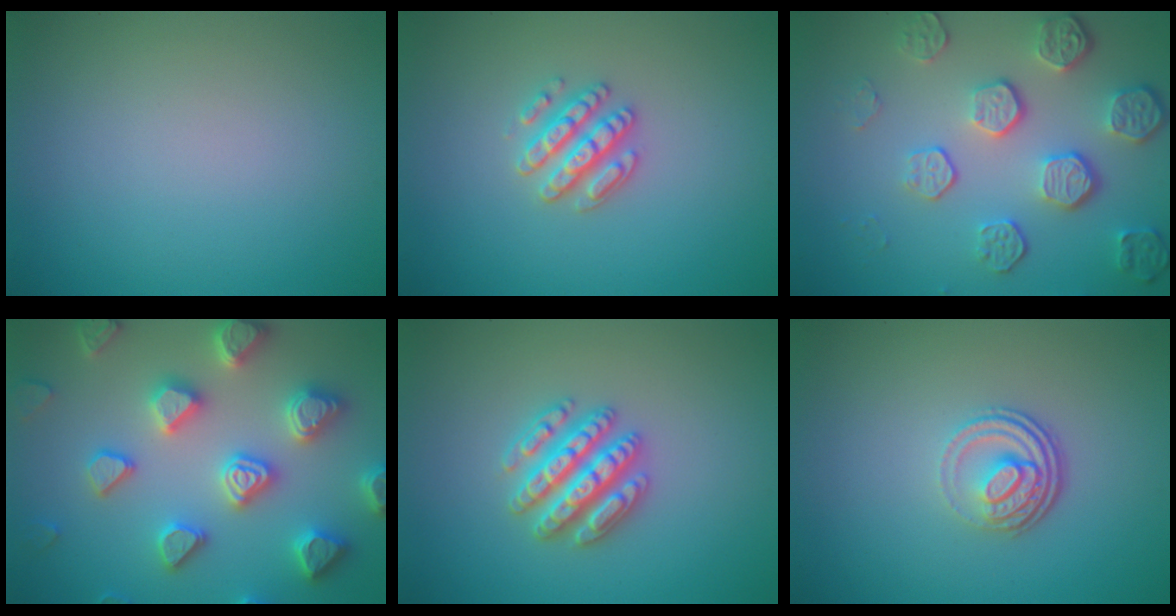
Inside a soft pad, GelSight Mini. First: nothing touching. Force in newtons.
{"total": 2.8, "press": 2.7, "slide": 0.8}
{"total": 5.7, "press": 4.3, "slide": 3.7}
{"total": 7.1, "press": 7.0, "slide": 1.5}
{"total": 4.8, "press": 4.7, "slide": 0.8}
{"total": 3.6, "press": 2.5, "slide": 2.7}